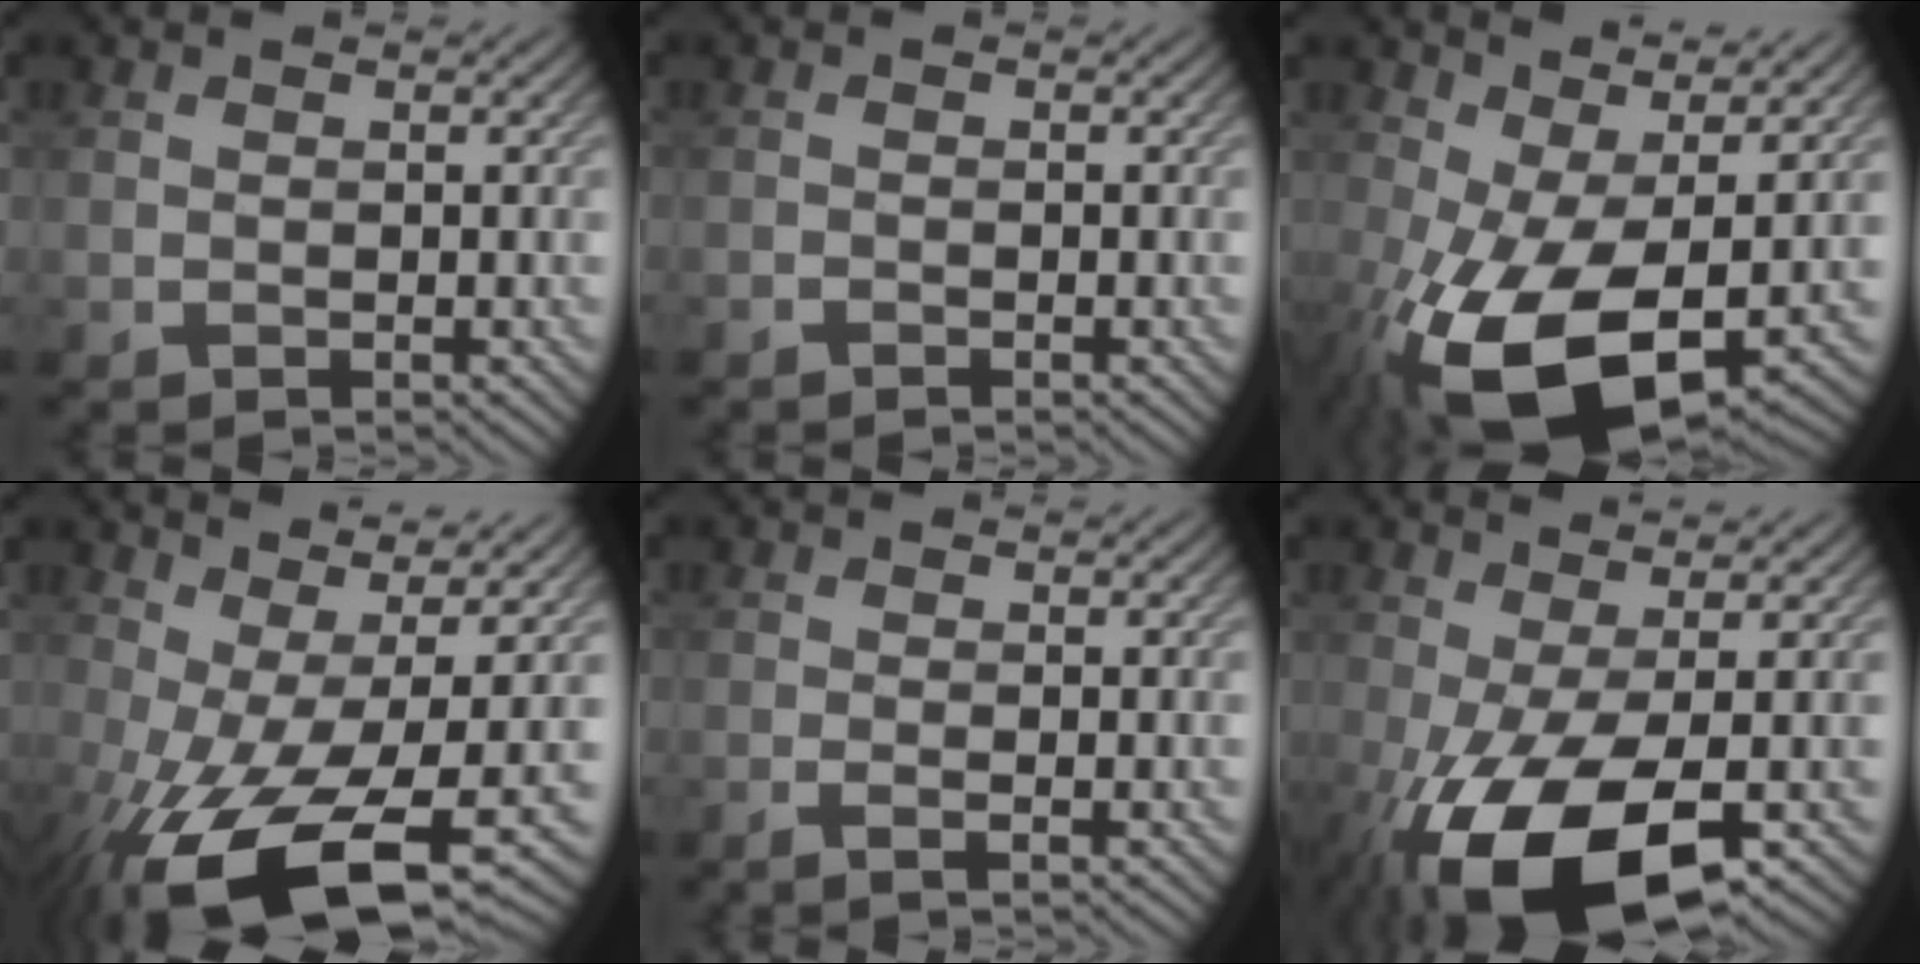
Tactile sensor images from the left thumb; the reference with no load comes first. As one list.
[{"total": 0.6, "force": [-0.6, 0.1, 0.2], "torque": [-0.001, -0.003, -0.012]}, {"total": 15.6, "force": [-3.2, 7.4, 13.3], "torque": [-0.261, -0.023, -0.046]}, {"total": 16.2, "force": [-4.7, 6.4, 14.1], "torque": [-0.277, -0.024, -0.071]}, {"total": 1.5, "force": [-0.4, 0.2, 1.4], "torque": [-0.026, -0.003, -0.013]}, {"total": 12.4, "force": [-4.3, 4.5, 10.8], "torque": [-0.213, -0.022, -0.067]}]